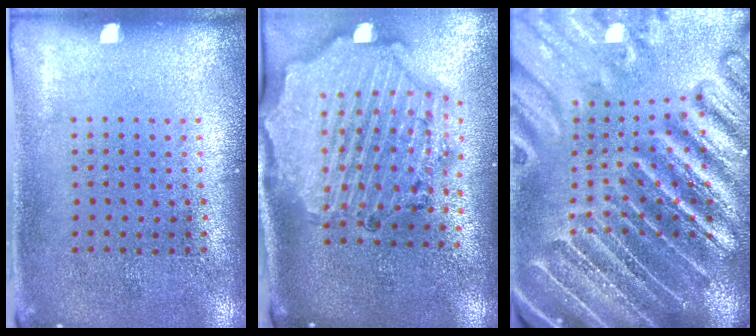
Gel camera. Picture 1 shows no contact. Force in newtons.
{"total": 2.7, "press": 2.5, "slide": 1.1}
{"total": 4.7, "press": 4.3, "slide": 1.8}